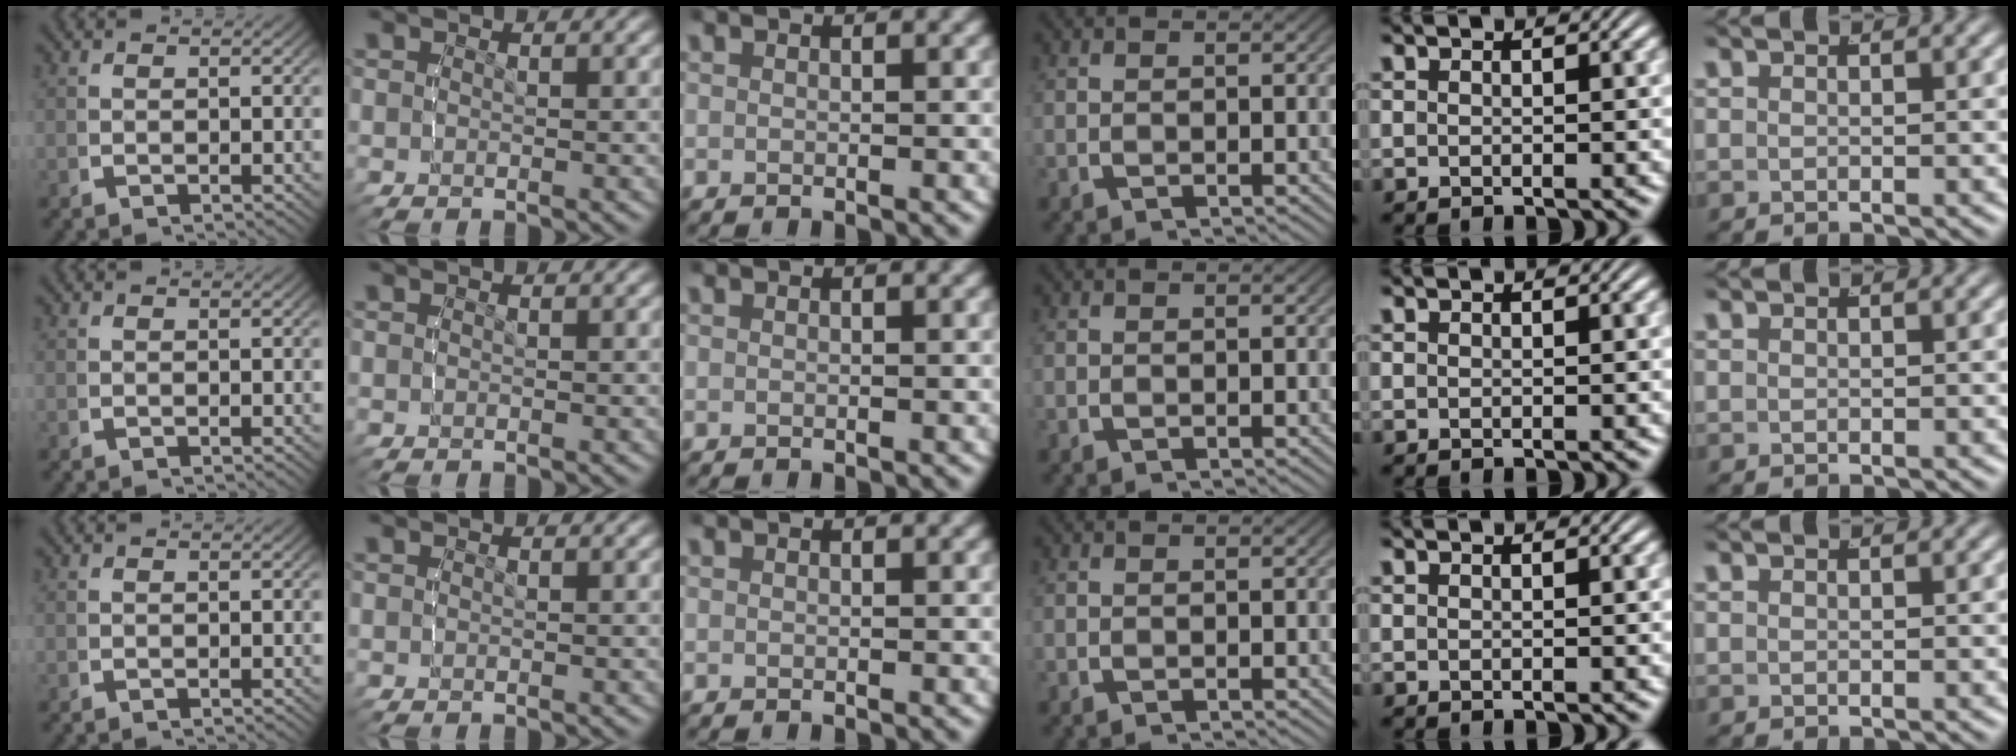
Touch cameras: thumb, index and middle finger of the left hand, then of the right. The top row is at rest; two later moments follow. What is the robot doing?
{"motion": "lift_and_place", "object": "bottle"}